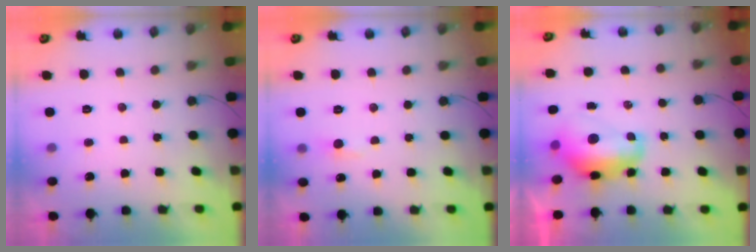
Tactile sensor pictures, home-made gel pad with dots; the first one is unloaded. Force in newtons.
{"total": 4.8, "press": 4.7, "slide": 0.7}
{"total": 12.5, "press": 12.5, "slide": 1.2}